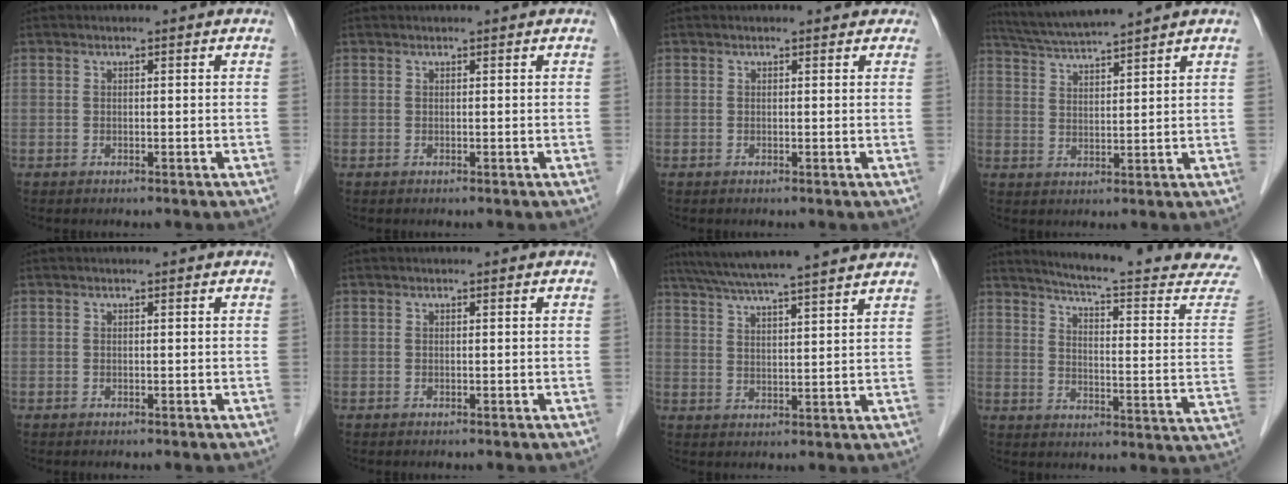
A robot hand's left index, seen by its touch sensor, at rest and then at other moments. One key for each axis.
{"total": 0.7, "fx": 0.6, "fy": 0.0, "fz": 0.2, "tx": -0.003, "ty": 0.011, "tz": 0.014}
{"total": 2.8, "fx": 2.3, "fy": 1.5, "fz": 0.7, "tx": -0.001, "ty": 0.017, "tz": 0.014}
{"total": 7.8, "fx": 7.1, "fy": -1.4, "fz": 2.8, "tx": -0.059, "ty": 0.014, "tz": 0.130}
{"total": 0.0}
{"total": 0.0}
{"total": 17.8, "fx": 15.5, "fy": 0.5, "fz": 8.8, "tx": -0.154, "ty": 0.036, "tz": 0.223}
{"total": 21.9, "fx": 20.4, "fy": 0.2, "fz": 8.0, "tx": -0.115, "ty": -0.097, "tz": 0.243}